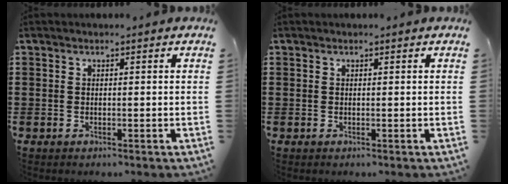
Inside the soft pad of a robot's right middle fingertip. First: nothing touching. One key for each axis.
{"total": 0.0}